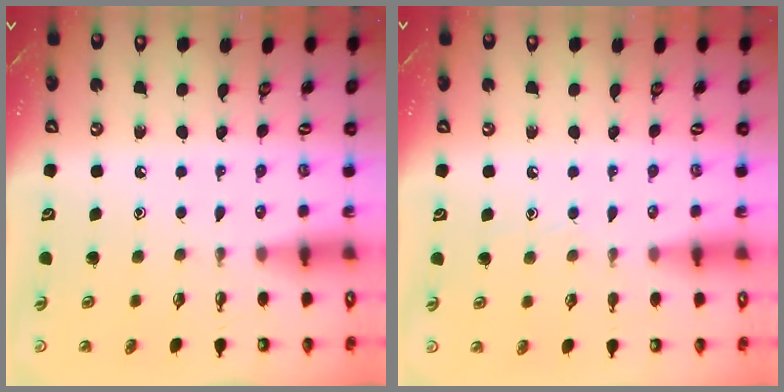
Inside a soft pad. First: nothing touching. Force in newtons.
{"total": 4.6, "press": 4.6, "slide": 0.5}